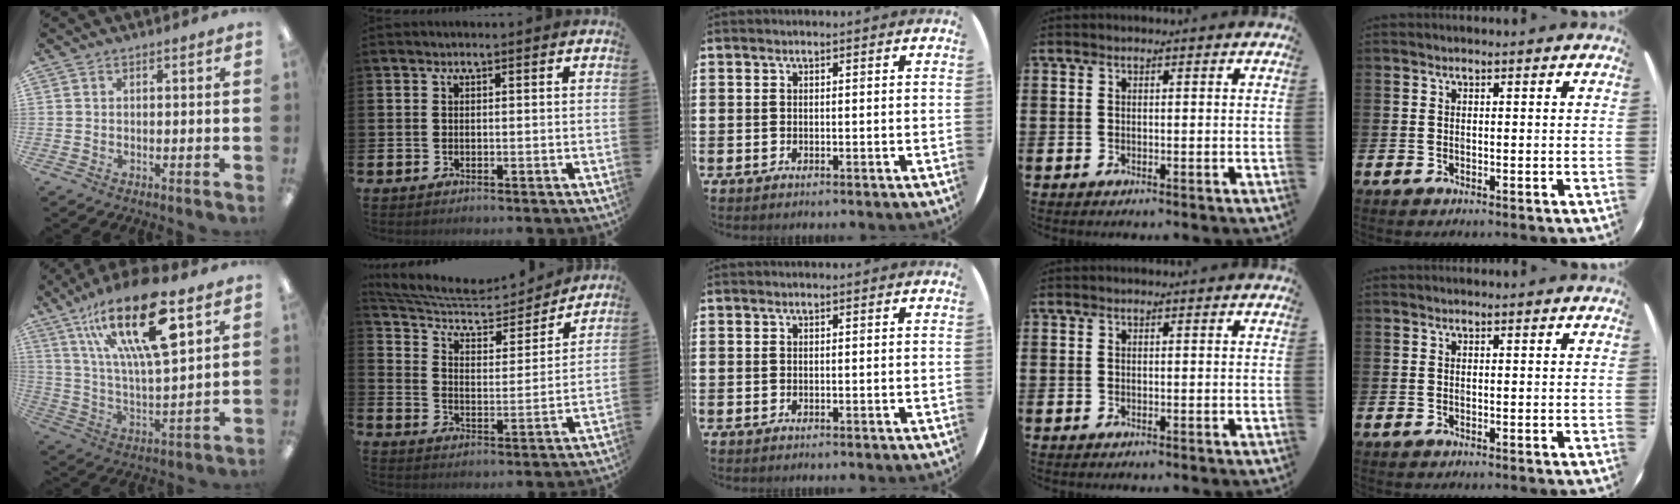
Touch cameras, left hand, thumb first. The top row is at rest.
{"thumb": {"total": 23.2, "force": [12.6, 7.8, 17.8], "torque": [-0.314, -0.057, 0.203]}, "index": {"total": 8.0, "force": [7.2, 2.4, 2.6], "torque": [-0.087, -0.051, 0.124]}}